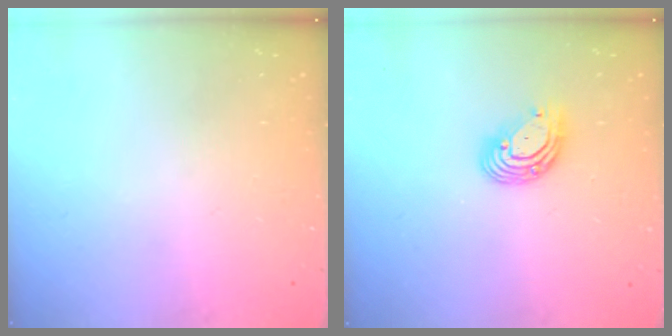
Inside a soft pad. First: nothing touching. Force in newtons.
{"total": 9.0, "press": 8.8, "slide": 1.9}